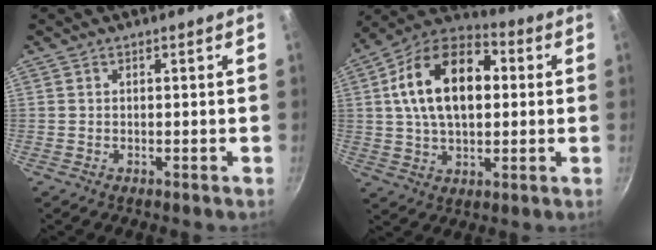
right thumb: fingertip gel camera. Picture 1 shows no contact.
{"total": 19.1, "force": [3.2, 11.4, 14.9], "torque": [-0.238, 0.020, 0.047]}